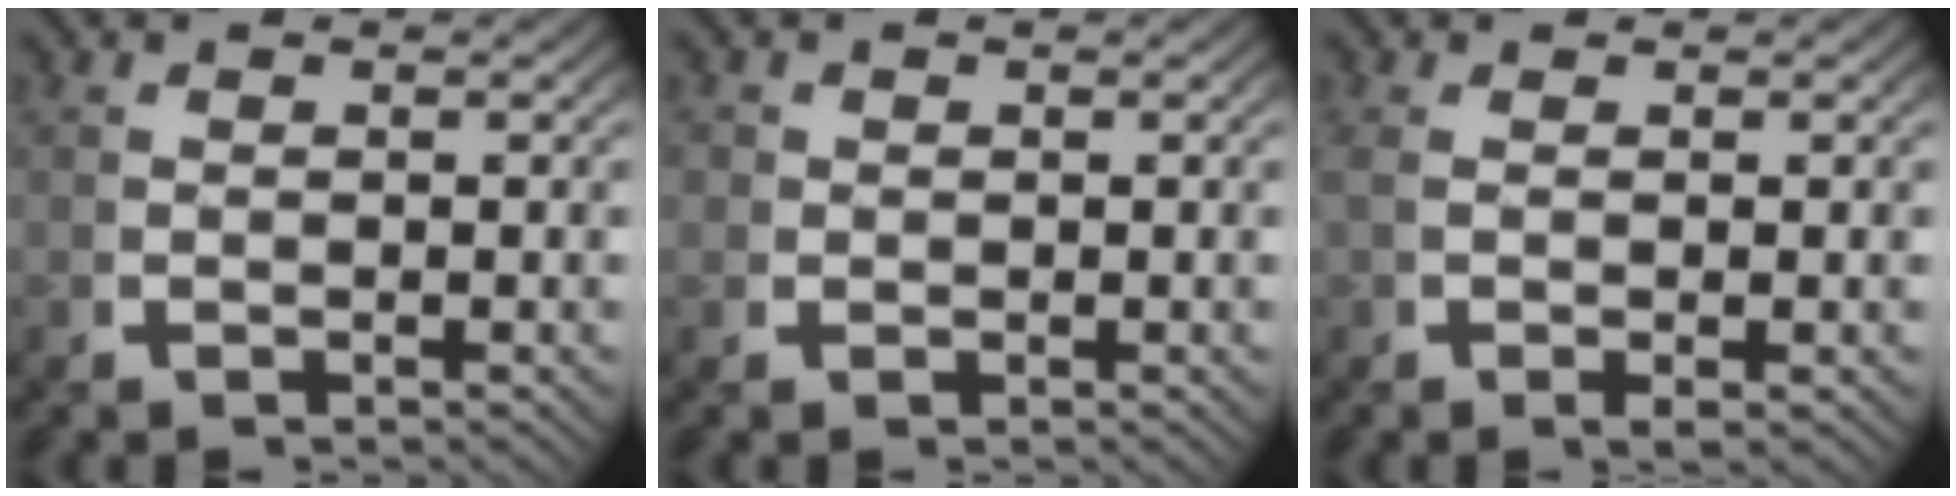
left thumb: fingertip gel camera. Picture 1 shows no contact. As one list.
[{"total": 1.5, "force": [0.4, 1.4, 0.4], "torque": [-0.010, -0.008, 0.005]}, {"total": 1.4, "force": [0.4, -0.1, 1.4], "torque": [-0.037, -0.004, 0.010]}]